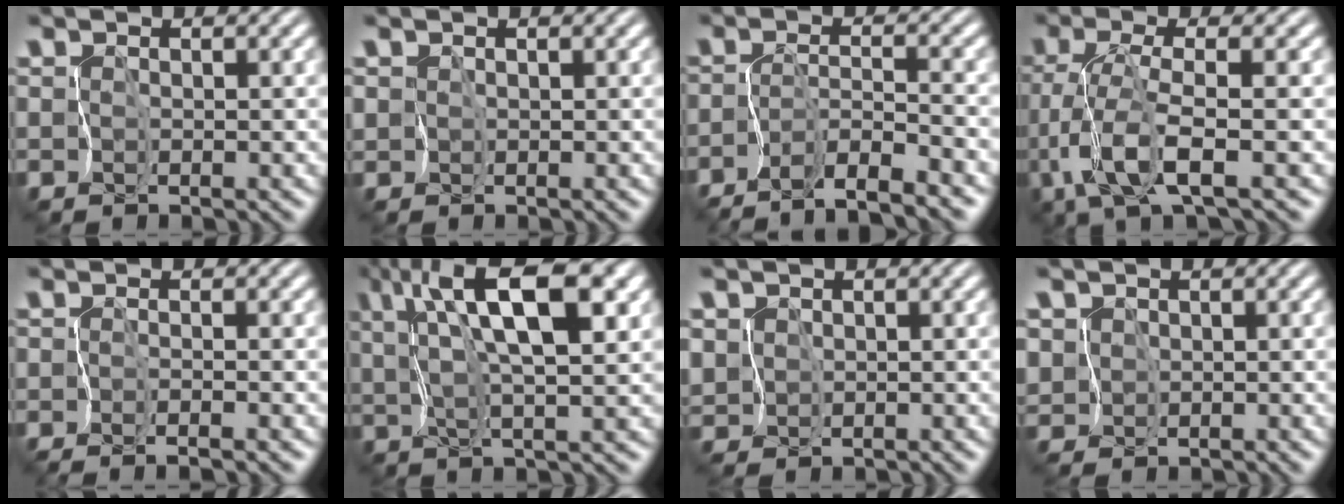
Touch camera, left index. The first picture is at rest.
{"total": 0.0}
{"total": 4.0, "force": [-3.5, -0.9, 1.8], "torque": [-0.041, 0.002, -0.067]}
{"total": 4.6, "force": [-1.6, 0.1, 4.3], "torque": [-0.112, -0.007, -0.039]}
{"total": 1.4, "force": [-0.9, -1.0, 0.2], "torque": [-0.015, -0.003, -0.025]}
{"total": 9.6, "force": [4.5, 2.6, 8.0], "torque": [-0.149, 0.016, 0.069]}
{"total": 2.3, "force": [-0.1, 2.3, 0.4], "torque": [-0.022, 0.002, -0.024]}
{"total": 3.0, "force": [0.4, 2.9, 0.6], "torque": [-0.034, 0.009, -0.026]}